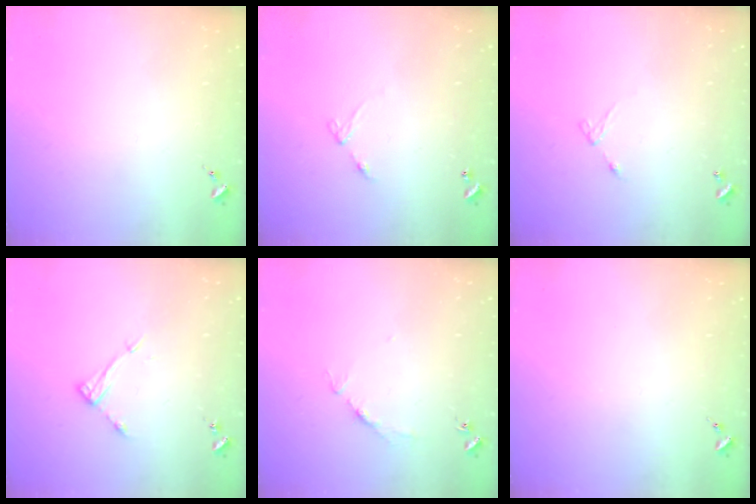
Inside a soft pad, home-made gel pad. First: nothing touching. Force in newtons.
{"total": 6.3, "press": 6.2, "slide": 0.7}
{"total": 5.4, "press": 5.4, "slide": 0.4}
{"total": 8.8, "press": 8.8, "slide": 0.5}
{"total": 3.3, "press": 3.3, "slide": 0.4}
{"total": 0.0}